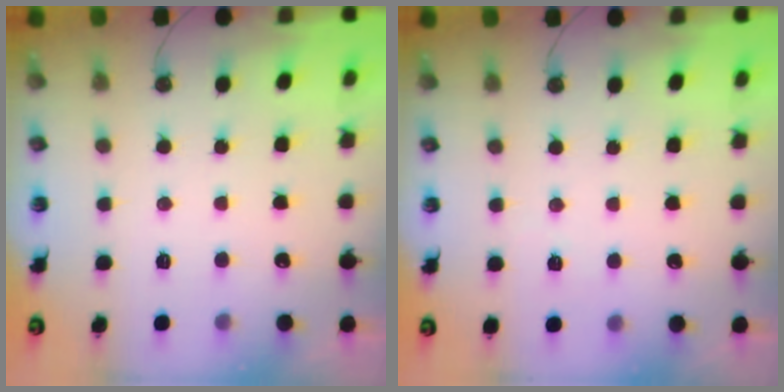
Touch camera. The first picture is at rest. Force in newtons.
{"total": 2.9, "press": 1.6, "slide": 2.4}